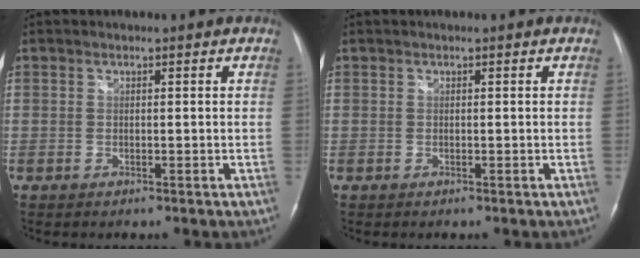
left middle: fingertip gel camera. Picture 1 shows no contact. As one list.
[{"total": 0.0}]